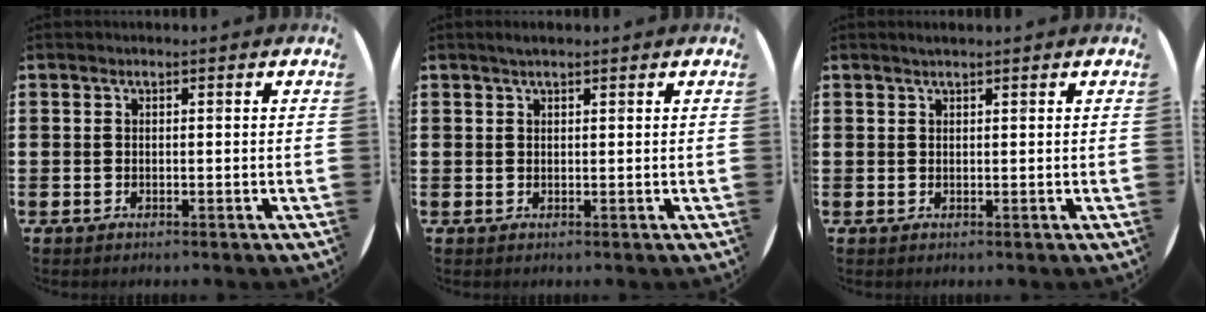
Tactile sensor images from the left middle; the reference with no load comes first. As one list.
[{"total": 1.2, "force": [1.0, 0.3, 0.6], "torque": [-0.012, 0.002, 0.017]}, {"total": 0.8, "force": [0.7, 0.0, 0.3], "torque": [-0.006, 0.000, 0.013]}]